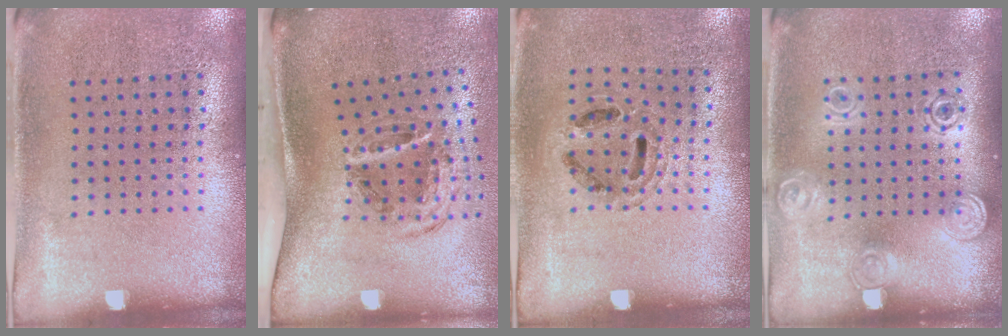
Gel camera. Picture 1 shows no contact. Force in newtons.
{"total": 1.6, "press": 1.1, "slide": 1.2}
{"total": 0.8, "press": 0.8, "slide": 0.2}
{"total": 1.4, "press": 1.3, "slide": 0.6}